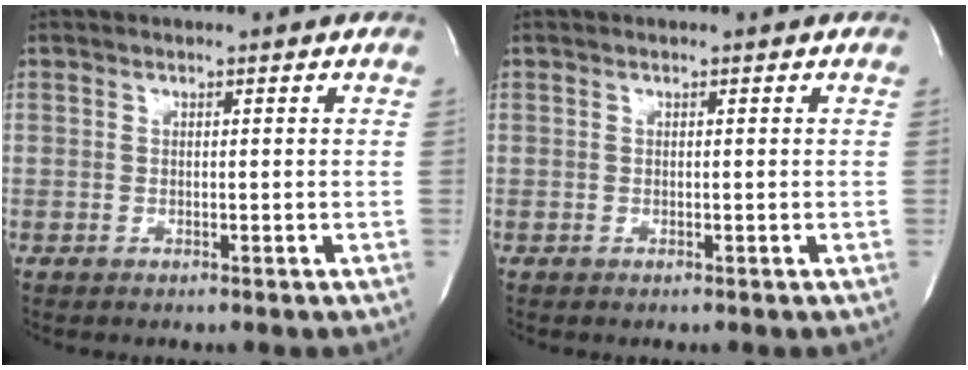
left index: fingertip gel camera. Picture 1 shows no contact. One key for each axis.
{"total": 0.0}